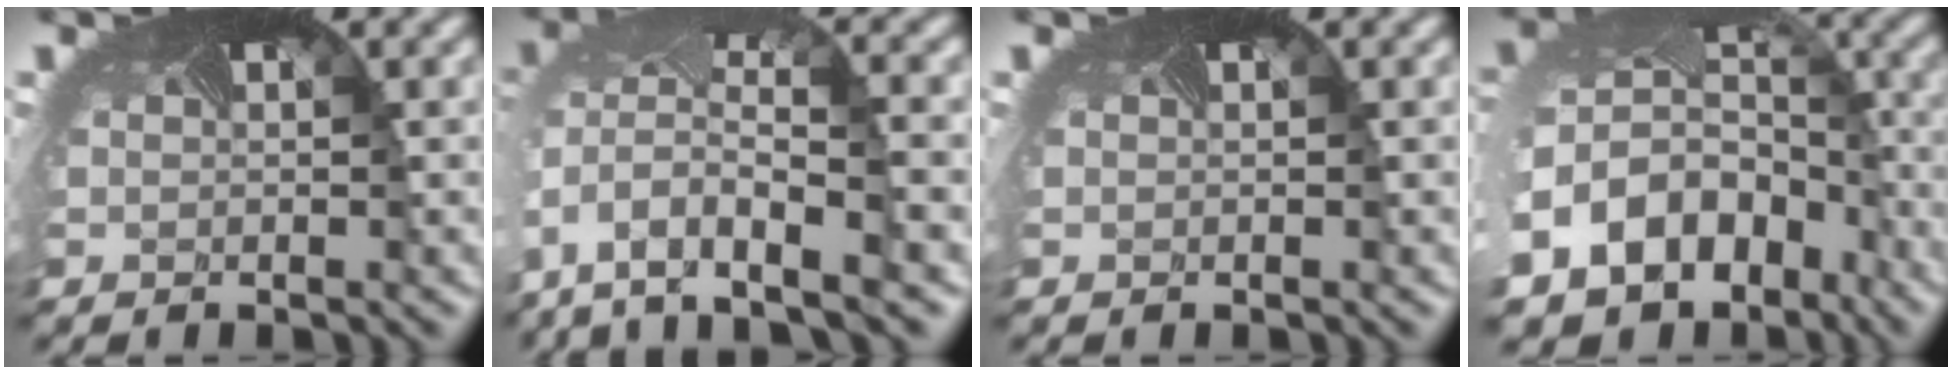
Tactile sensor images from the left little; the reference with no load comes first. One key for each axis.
{"total": 10.5, "fx": -4.3, "fy": 5.4, "fz": 7.9, "tx": -0.195, "ty": -0.024, "tz": -0.051}
{"total": 0.0}
{"total": 17.3, "fx": -8.1, "fy": 13.8, "fz": 6.6, "tx": -0.175, "ty": -0.061, "tz": -0.119}